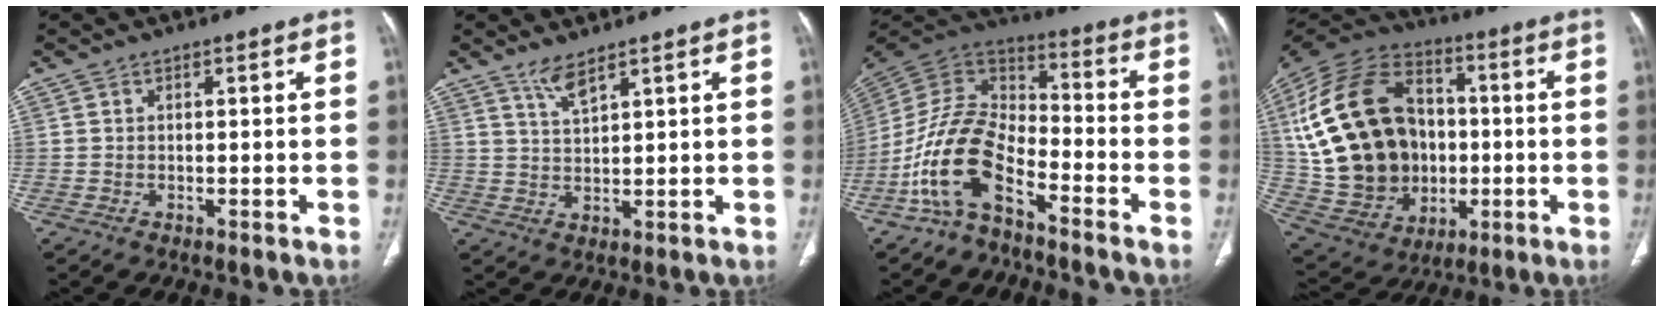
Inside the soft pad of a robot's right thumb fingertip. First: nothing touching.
{"total": 3.8, "force": [3.0, 0.6, 2.3], "torque": [-0.044, -0.017, 0.063]}
{"total": 13.6, "force": [-7.8, 6.5, 9.1], "torque": [-0.168, 0.076, -0.162]}
{"total": 28.2, "force": [1.7, 21.3, 18.4], "torque": [-0.347, 0.025, 0.050]}